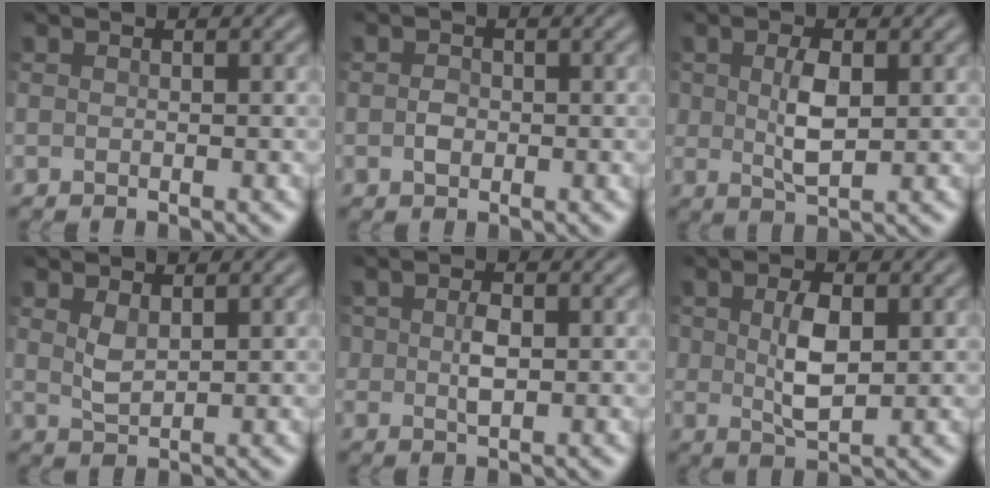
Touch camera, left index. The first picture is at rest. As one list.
[{"total": 1.4, "force": [-0.4, 1.0, 0.9], "torque": [-0.016, 0.000, -0.011]}, {"total": 3.2, "force": [0.2, 1.6, 2.8], "torque": [-0.061, -0.002, 0.009]}, {"total": 1.6, "force": [0.5, 0.8, 1.3], "torque": [-0.031, -0.002, 0.015]}, {"total": 2.1, "force": [-0.2, 1.3, 1.7], "torque": [-0.037, -0.001, -0.002]}, {"total": 3.7, "force": [0.3, 1.9, 3.1], "torque": [-0.067, -0.002, 0.010]}]